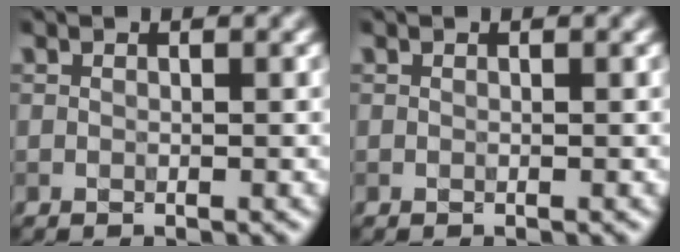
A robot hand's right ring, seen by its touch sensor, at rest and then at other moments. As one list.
[{"total": 0.0}]